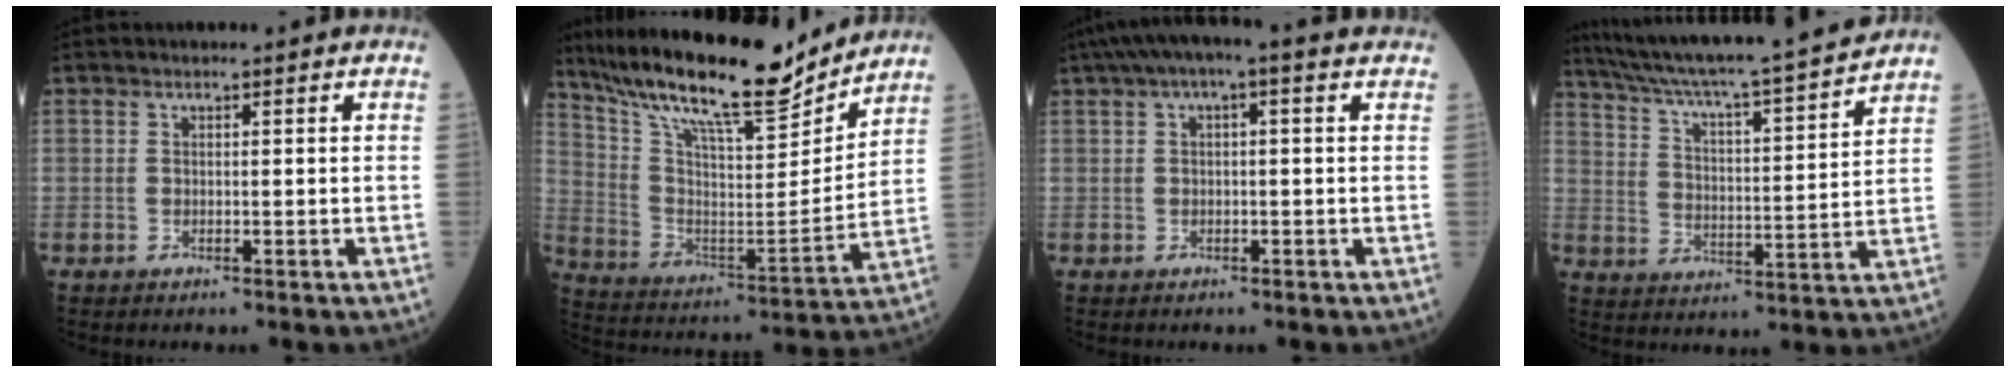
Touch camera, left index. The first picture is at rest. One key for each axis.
{"total": 21.0, "fx": 18.0, "fy": 3.1, "fz": 10.3, "tx": -0.192, "ty": -0.008, "tz": 0.302}
{"total": 5.9, "fx": 3.1, "fy": 1.1, "fz": 4.9, "tx": -0.081, "ty": 0.046, "tz": 0.045}
{"total": 19.4, "fx": 17.6, "fy": -0.6, "fz": 8.1, "tx": -0.143, "ty": -0.015, "tz": 0.264}